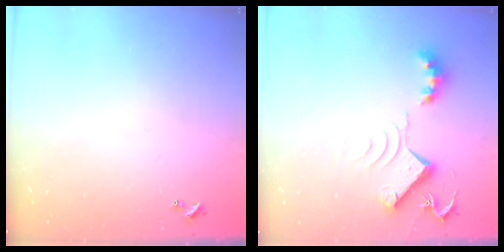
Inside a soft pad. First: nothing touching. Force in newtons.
{"total": 8.9, "press": 8.9, "slide": 0.5}